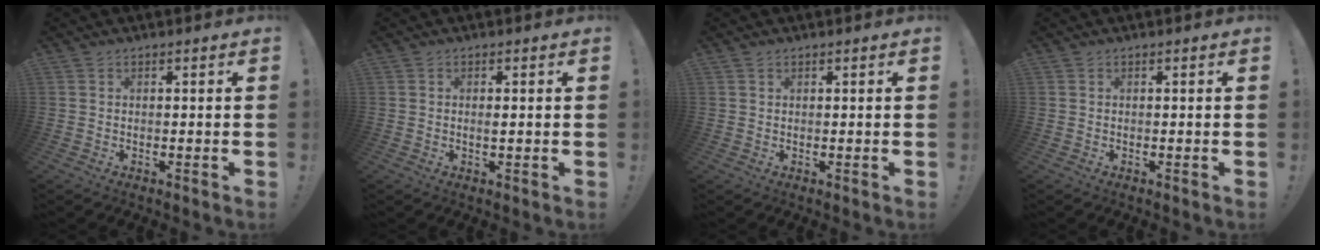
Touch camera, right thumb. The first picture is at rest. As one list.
[{"total": 0.7, "force": [0.0, -0.1, 0.7], "torque": [-0.006, -0.004, -0.002]}, {"total": 0.7, "force": [0.6, 0.3, 0.2], "torque": [-0.001, -0.001, 0.011]}, {"total": 0.0}]